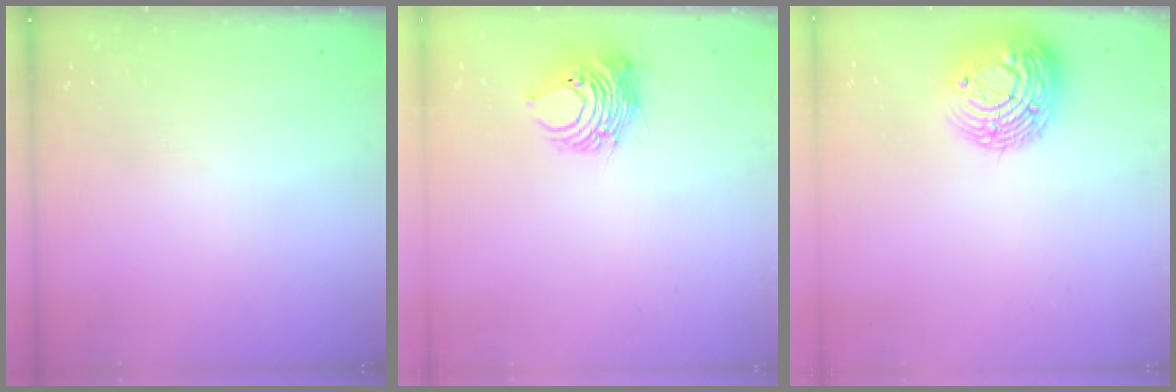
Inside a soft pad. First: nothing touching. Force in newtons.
{"total": 9.2, "press": 9.2, "slide": 0.6}
{"total": 14.1, "press": 14.1, "slide": 1.0}